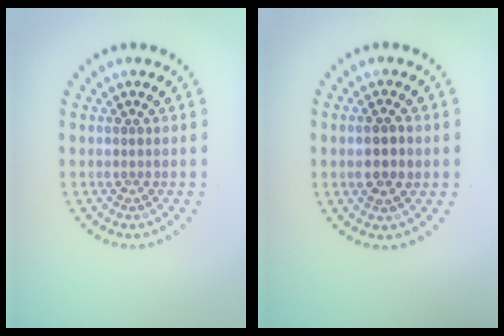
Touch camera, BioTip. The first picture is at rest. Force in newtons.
{"total": 2.5, "press": 2.5, "slide": 0.2}